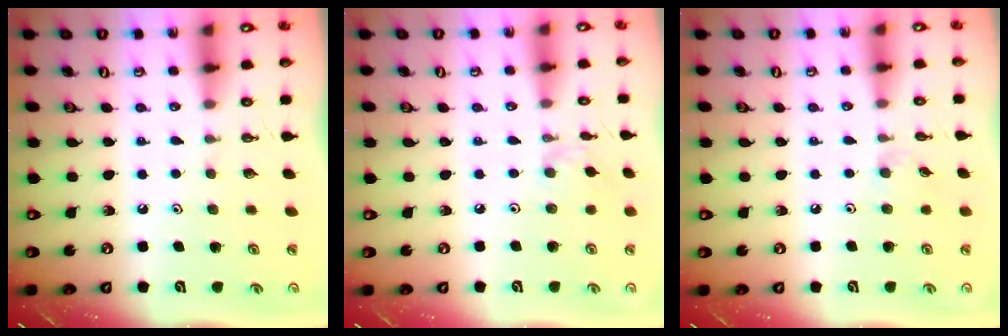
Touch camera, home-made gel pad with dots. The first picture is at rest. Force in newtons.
{"total": 1.3, "press": 1.2, "slide": 0.4}
{"total": 3.4, "press": 3.3, "slide": 0.5}